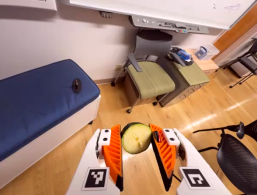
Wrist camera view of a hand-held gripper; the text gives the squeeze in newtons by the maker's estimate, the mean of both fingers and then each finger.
{"total": 10.1, "left": 9.9, "right": 10.4}